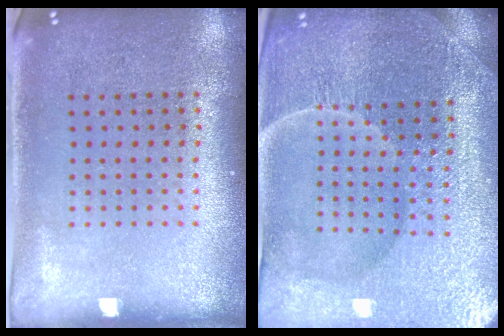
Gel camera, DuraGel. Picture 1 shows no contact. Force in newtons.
{"total": 5.3, "press": 4.9, "slide": 1.8}